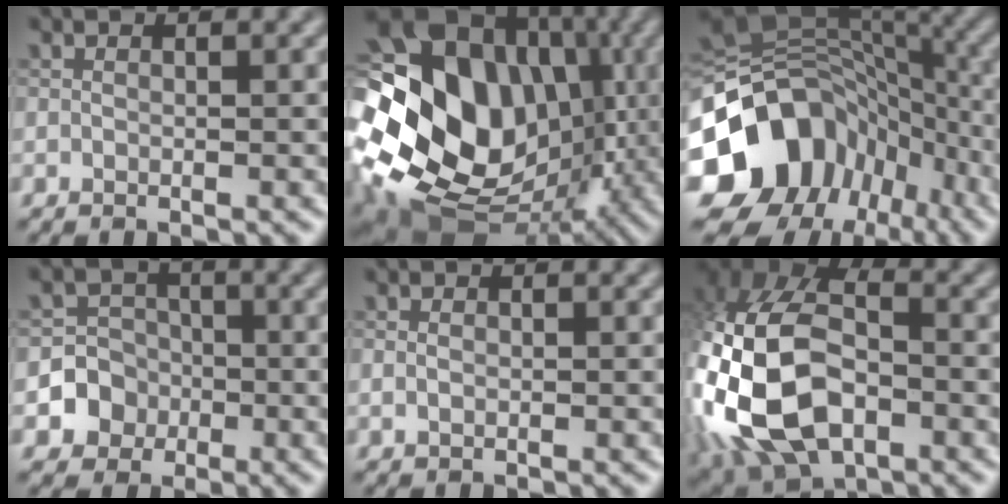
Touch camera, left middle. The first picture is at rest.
{"total": 19.4, "force": [-2.2, 14.7, 12.4], "torque": [-0.219, -0.005, -0.022]}
{"total": 16.6, "force": [-6.6, 13.2, 7.6], "torque": [-0.175, 0.001, -0.112]}
{"total": 5.0, "force": [-1.6, 4.7, 0.6], "torque": [0.018, 0.007, -0.047]}
{"total": 0.8, "force": [0.0, 0.6, 0.5], "torque": [-0.010, 0.000, 0.001]}
{"total": 15.4, "force": [-4.0, 9.6, 11.3], "torque": [-0.261, -0.012, -0.082]}